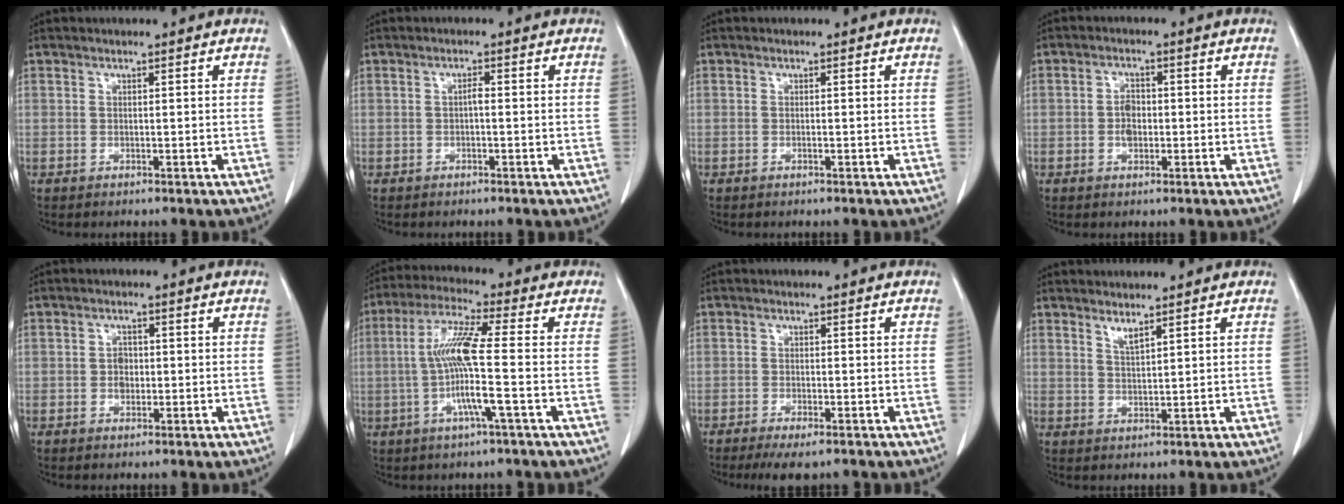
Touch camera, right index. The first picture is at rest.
{"total": 1.0, "force": [-0.2, 0.3, 1.0], "torque": [-0.018, 0.003, -0.004]}
{"total": 0.0}
{"total": 2.9, "force": [-0.4, 1.9, 2.2], "torque": [-0.040, 0.003, -0.008]}
{"total": 2.1, "force": [-0.3, 1.6, 1.3], "torque": [-0.019, 0.004, -0.004]}
{"total": 10.4, "force": [-1.5, -0.5, 10.2], "torque": [-0.205, -0.002, -0.037]}
{"total": 4.9, "force": [-3.7, 1.1, 3.0], "torque": [-0.046, -0.009, -0.054]}
{"total": 1.8, "force": [1.5, 0.0, 1.0], "torque": [-0.022, -0.009, 0.033]}